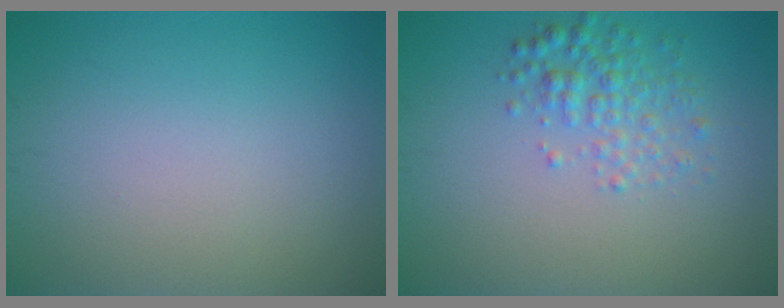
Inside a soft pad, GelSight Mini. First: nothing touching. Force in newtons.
{"total": 2.7, "press": 2.7, "slide": 0.1}